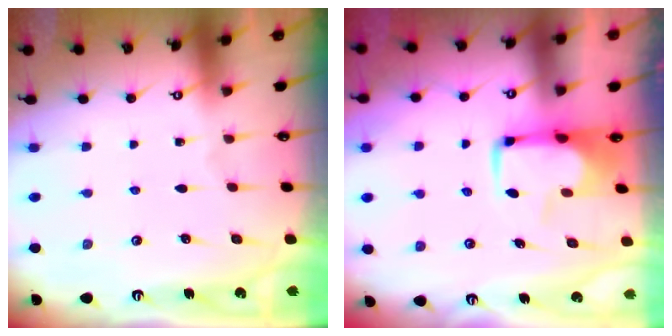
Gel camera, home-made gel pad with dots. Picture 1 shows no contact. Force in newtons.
{"total": 1.0, "press": 0.8, "slide": 0.6}